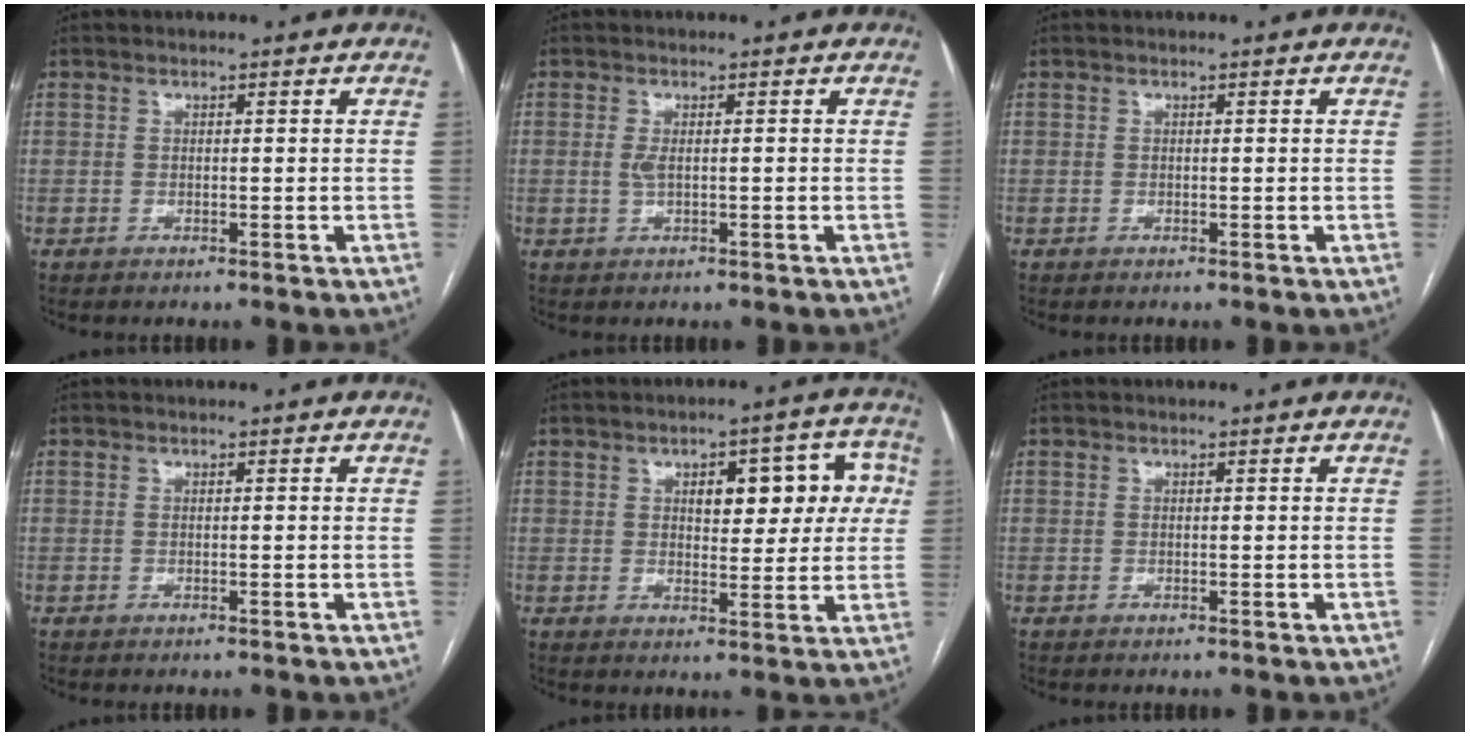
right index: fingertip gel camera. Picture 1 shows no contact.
{"total": 1.9, "force": [-0.1, 0.7, 1.7], "torque": [-0.038, -0.002, 0.001]}
{"total": 0.0}
{"total": 0.0}
{"total": 9.6, "force": [2.4, 4.3, 8.2], "torque": [-0.088, 0.031, 0.031]}
{"total": 0.0}